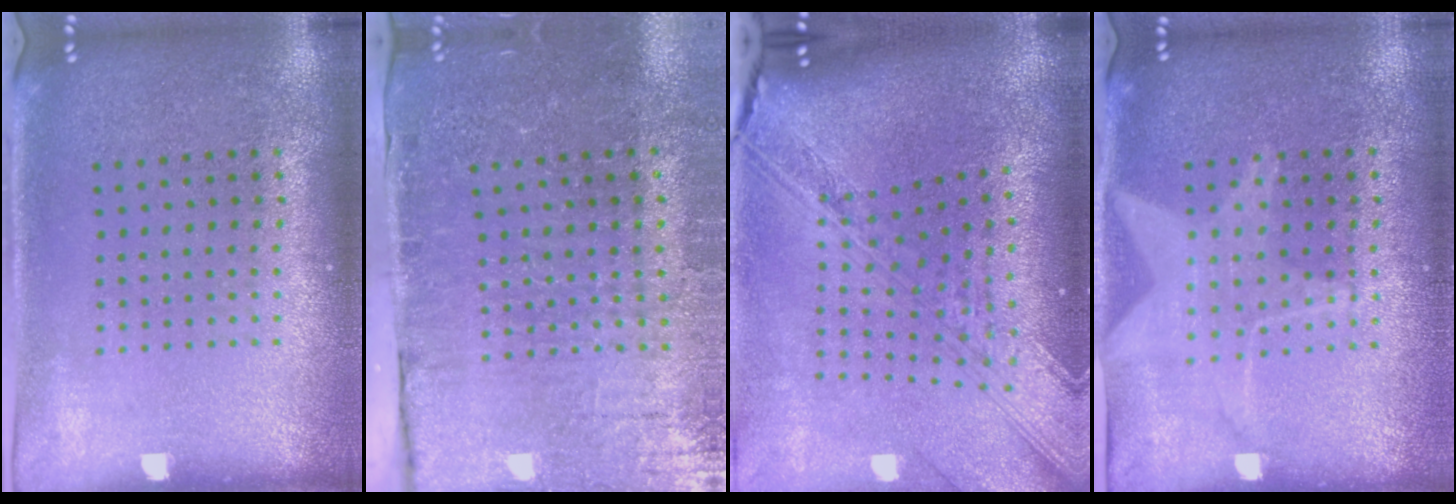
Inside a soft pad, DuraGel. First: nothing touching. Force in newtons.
{"total": 4.3, "press": 4.1, "slide": 1.2}
{"total": 4.0, "press": 2.9, "slide": 2.8}
{"total": 1.5, "press": 1.5, "slide": 0.4}